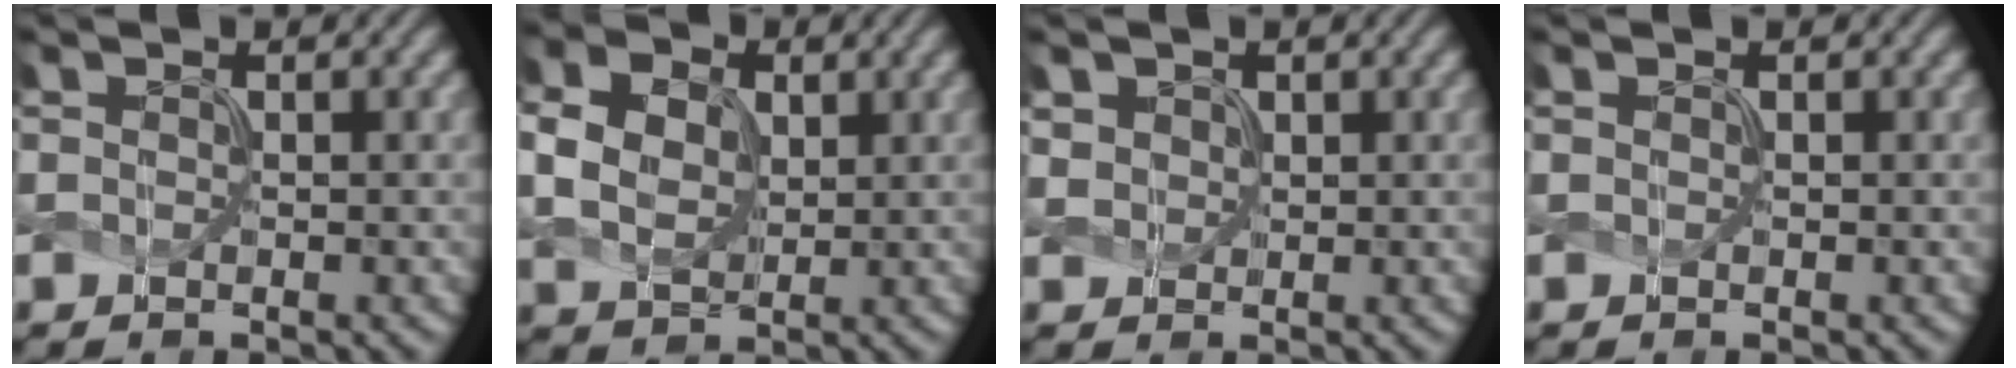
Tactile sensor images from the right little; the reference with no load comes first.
{"total": 4.9, "force": [1.0, 4.0, 2.7], "torque": [-0.088, 0.012, 0.027]}
{"total": 1.1, "force": [0.4, 0.9, -0.5], "torque": [-0.002, 0.000, 0.022]}
{"total": 0.9, "force": [-0.3, -0.3, -0.8], "torque": [0.012, 0.004, 0.002]}